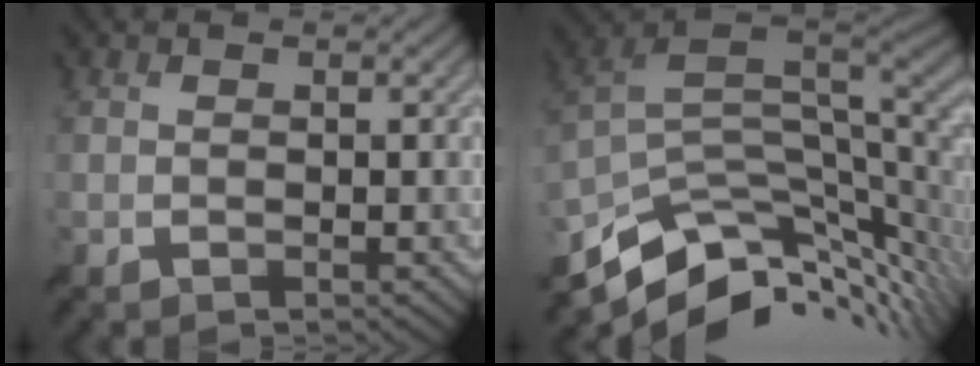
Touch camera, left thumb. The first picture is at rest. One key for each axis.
{"total": 12.5, "fx": -4.7, "fy": 6.1, "fz": 9.9, "tx": -0.204, "ty": -0.027, "tz": -0.074}